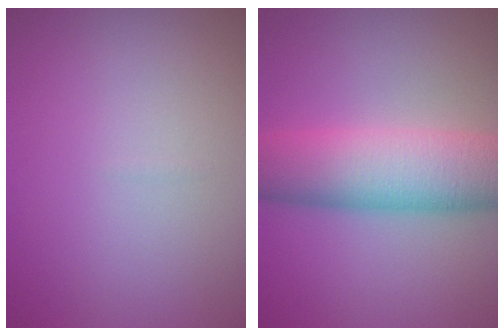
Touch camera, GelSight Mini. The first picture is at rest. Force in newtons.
{"total": 8.9, "press": 8.9, "slide": 0.4}